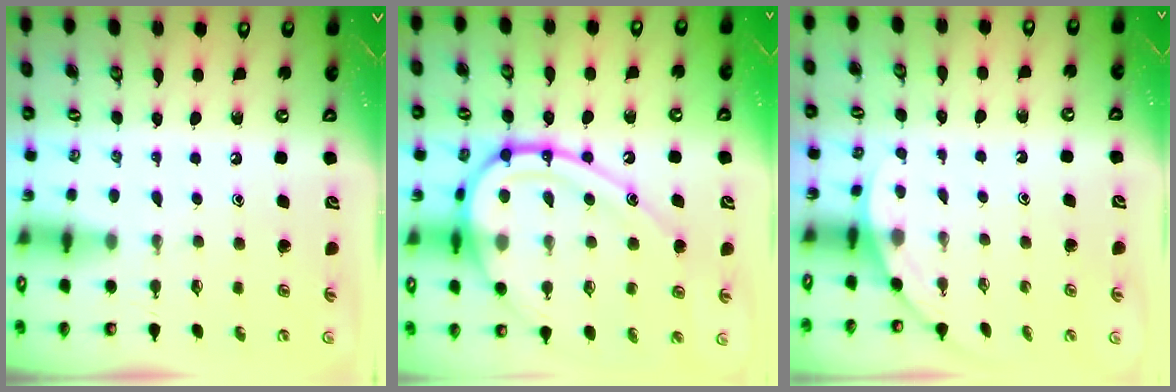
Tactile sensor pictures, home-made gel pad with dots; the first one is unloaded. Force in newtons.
{"total": 19.4, "press": 19.3, "slide": 2.0}
{"total": 2.0, "press": 2.0, "slide": 0.0}